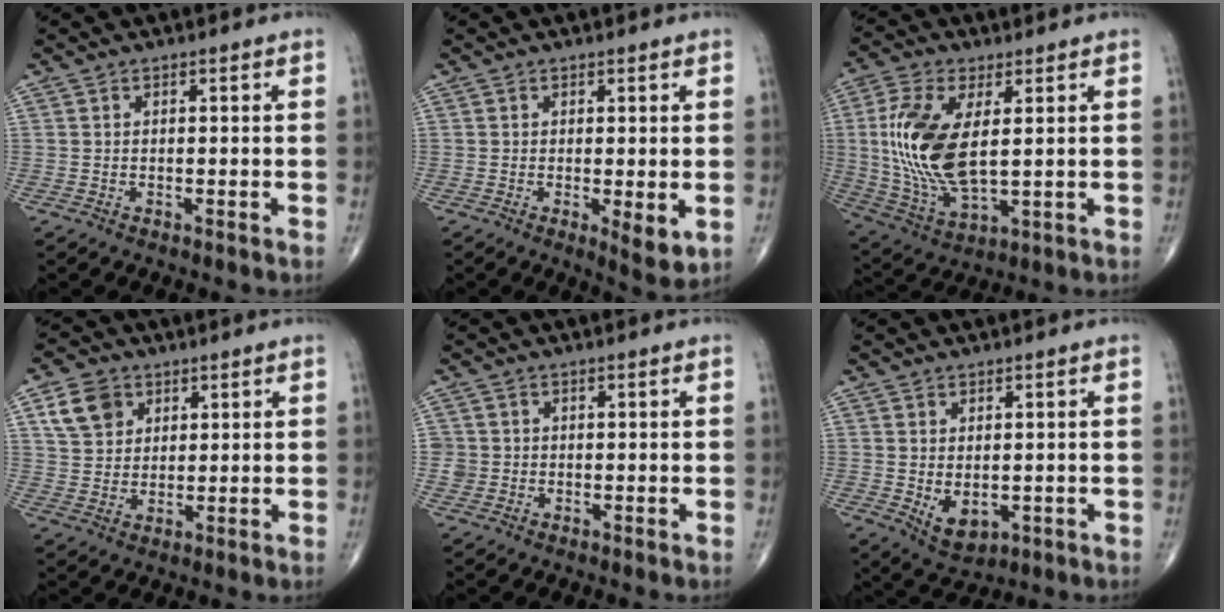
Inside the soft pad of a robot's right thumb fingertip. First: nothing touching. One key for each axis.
{"total": 4.2, "fx": -0.6, "fy": 1.4, "fz": 4.0, "tx": -0.057, "ty": -0.015, "tz": -0.008}
{"total": 16.4, "fx": 2.2, "fy": 7.8, "fz": 14.3, "tx": -0.307, "ty": -0.013, "tz": 0.052}
{"total": 7.5, "fx": 3.4, "fy": 5.9, "fz": 3.3, "tx": -0.038, "ty": -0.007, "tz": 0.065}
{"total": 2.1, "fx": -0.2, "fy": 2.1, "fz": 0.1, "tx": 0.013, "ty": 0.007, "tz": -0.004}
{"total": 5.5, "fx": -0.7, "fy": 3.5, "fz": 4.1, "tx": -0.056, "ty": -0.012, "tz": 0.006}